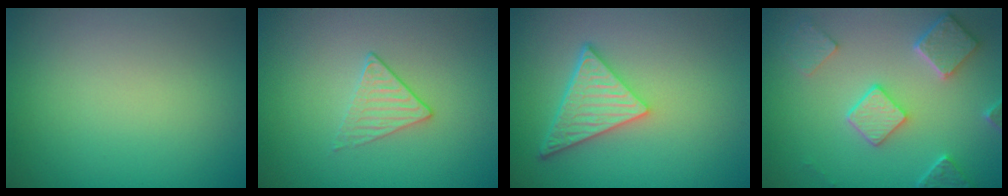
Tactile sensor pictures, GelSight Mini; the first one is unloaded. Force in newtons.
{"total": 1.4, "press": 1.1, "slide": 0.9}
{"total": 5.0, "press": 3.7, "slide": 3.3}
{"total": 4.9, "press": 3.9, "slide": 2.9}